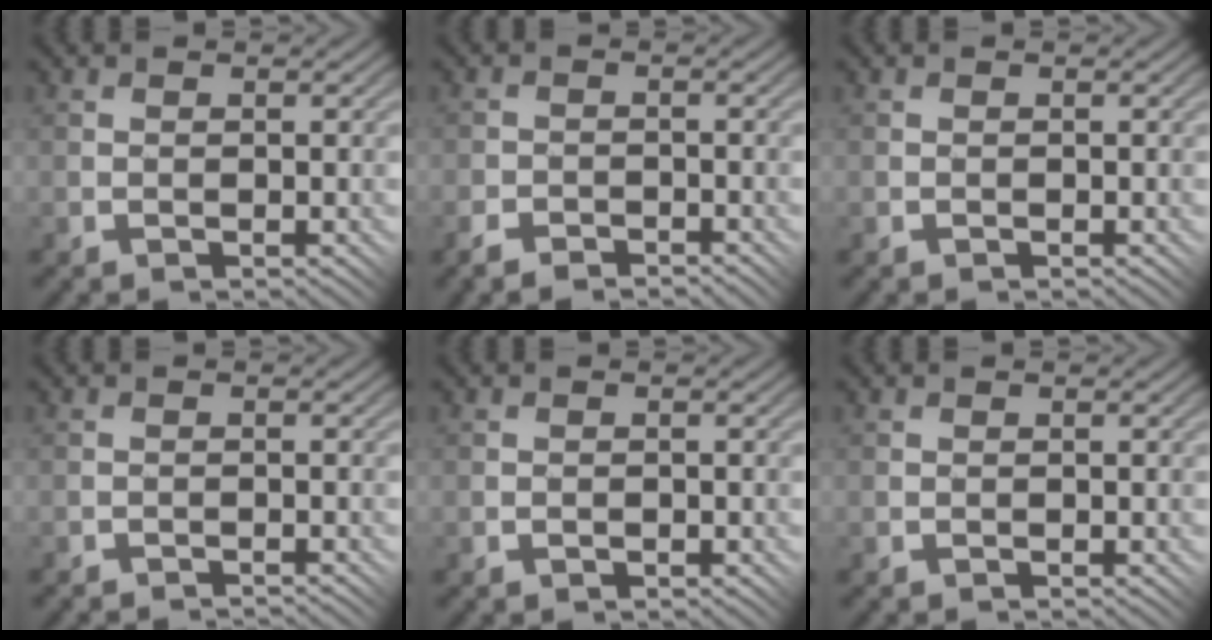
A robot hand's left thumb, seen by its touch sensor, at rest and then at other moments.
{"total": 2.7, "force": [-2.4, 1.1, 0.8], "torque": [-0.015, 0.002, -0.050]}
{"total": 0.0}
{"total": 1.2, "force": [-0.7, -0.6, -0.7], "torque": [0.014, 0.009, -0.020]}
{"total": 0.6, "force": [-0.4, 0.3, 0.2], "torque": [0.001, 0.000, -0.007]}
{"total": 0.0}